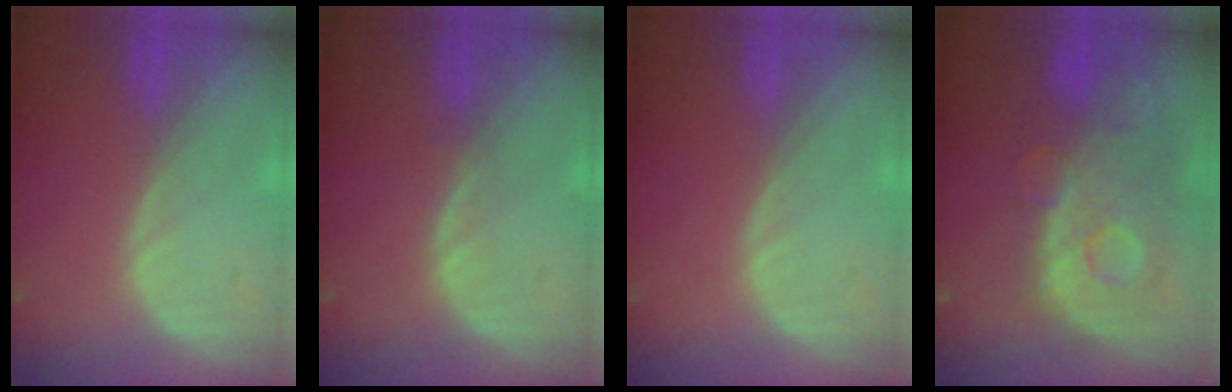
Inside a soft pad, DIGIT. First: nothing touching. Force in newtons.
{"total": 1.1, "press": 1.0, "slide": 0.2}
{"total": 0.0}
{"total": 11.3, "press": 9.8, "slide": 5.6}